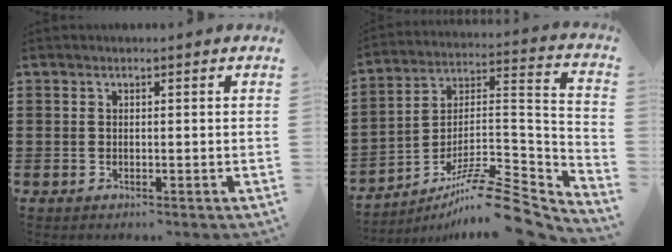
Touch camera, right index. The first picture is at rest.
{"total": 11.5, "force": [-9.2, 1.9, 6.6], "torque": [-0.108, 0.017, -0.179]}